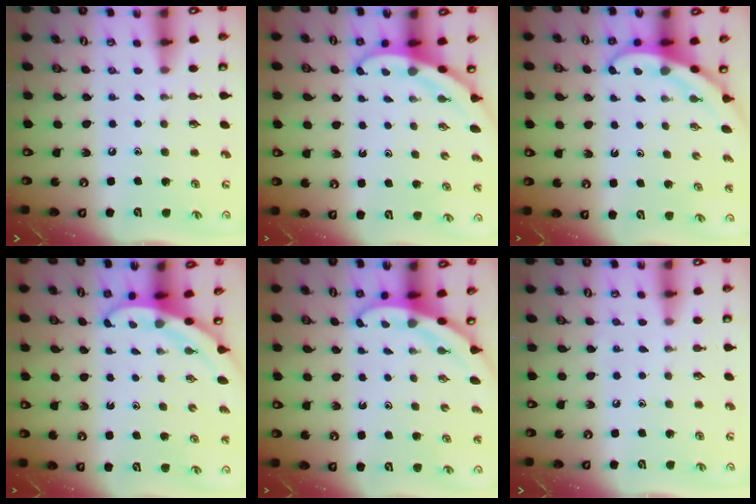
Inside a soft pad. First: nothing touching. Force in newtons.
{"total": 3.0, "press": 3.0, "slide": 0.1}
{"total": 4.0, "press": 3.9, "slide": 0.3}
{"total": 3.5, "press": 3.5, "slide": 0.1}
{"total": 3.3, "press": 3.3, "slide": 0.2}
{"total": 3.0, "press": 2.9, "slide": 0.3}